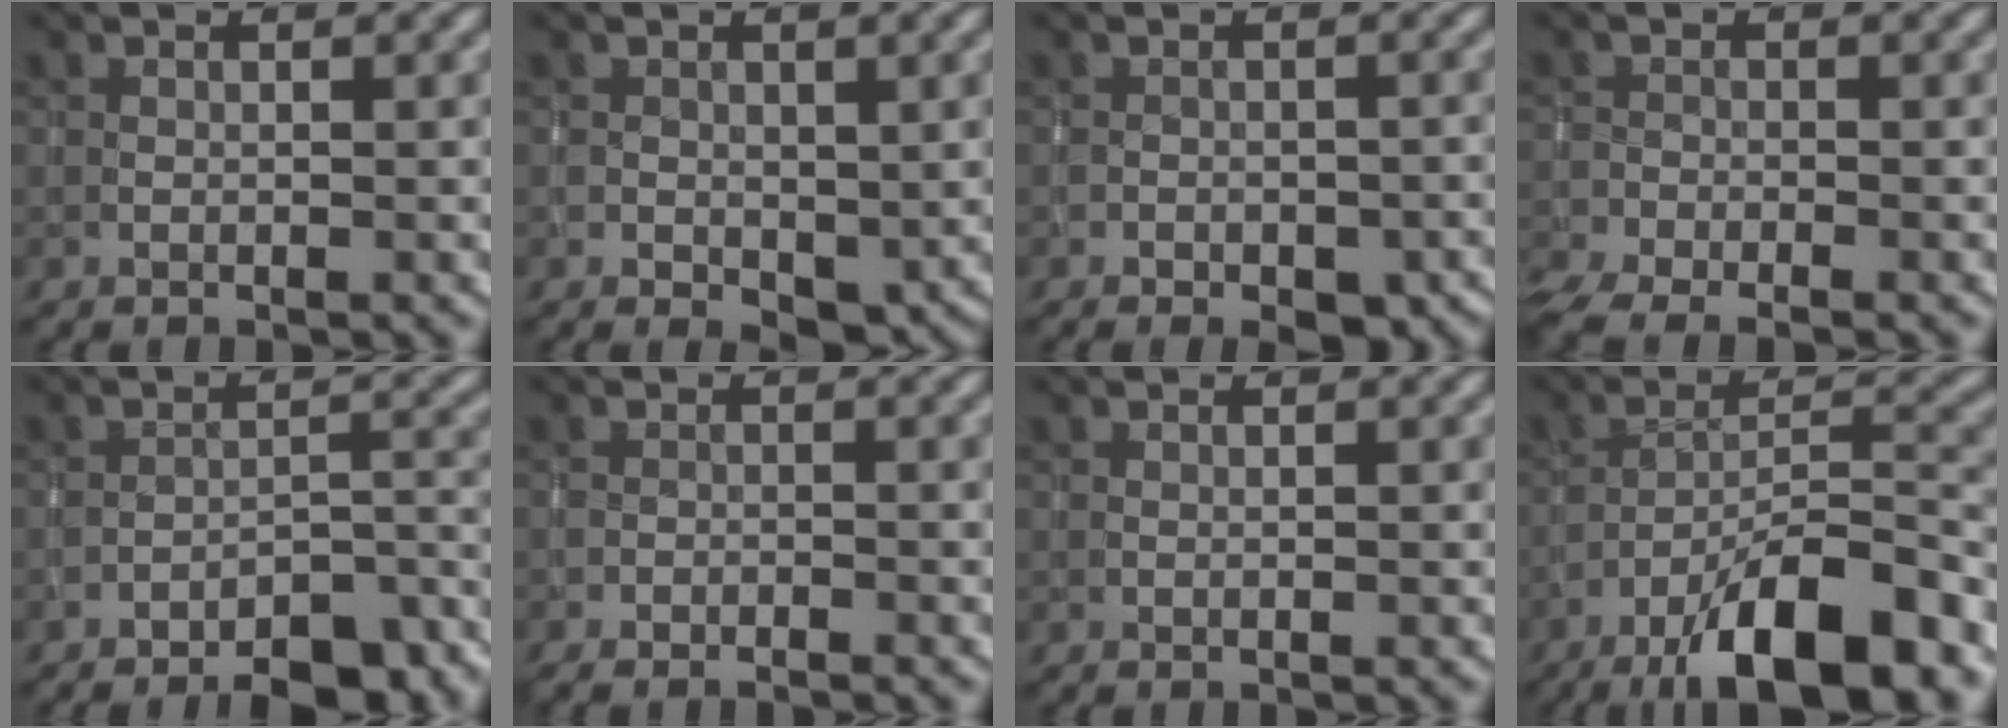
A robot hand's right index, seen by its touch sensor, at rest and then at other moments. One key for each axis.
{"total": 2.5, "fx": -0.3, "fy": 1.8, "fz": 1.7, "tx": -0.030, "ty": -0.008, "tz": -0.001}
{"total": 4.5, "fx": -2.9, "fy": 2.6, "fz": 2.4, "tx": -0.026, "ty": -0.002, "tz": -0.033}
{"total": 4.2, "fx": -3.3, "fy": 1.4, "fz": 2.1, "tx": -0.038, "ty": -0.019, "tz": -0.059}
{"total": 9.2, "fx": -7.8, "fy": 2.5, "fz": 4.0, "tx": -0.043, "ty": 0.001, "tz": -0.106}
{"total": 1.7, "fx": -1.6, "fy": 0.2, "fz": 0.5, "tx": -0.011, "ty": -0.003, "tz": -0.025}
{"total": 0.0}
{"total": 12.1, "fx": -8.2, "fy": 3.1, "fz": 8.3, "tx": -0.132, "ty": 0.017, "tz": -0.139}